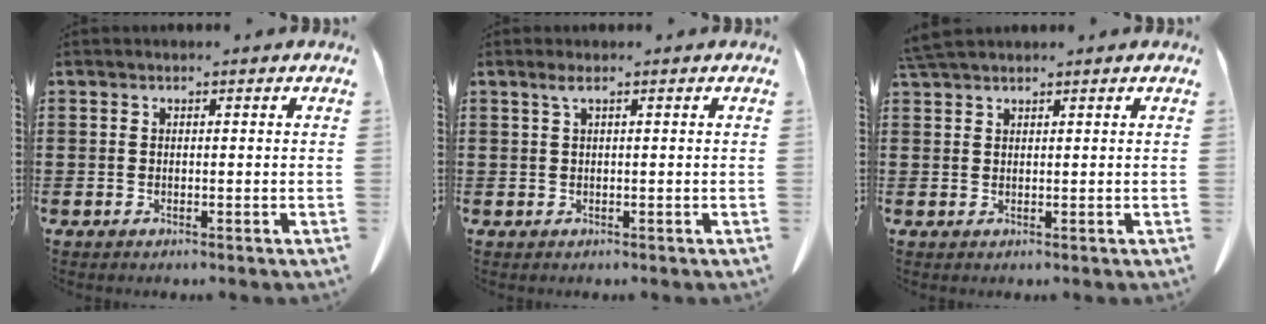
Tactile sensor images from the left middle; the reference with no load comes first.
{"total": 1.0, "force": [0.6, 0.0, 0.9], "torque": [-0.019, -0.002, 0.011]}
{"total": 2.3, "force": [2.1, 0.3, 1.1], "torque": [-0.027, 0.000, 0.042]}